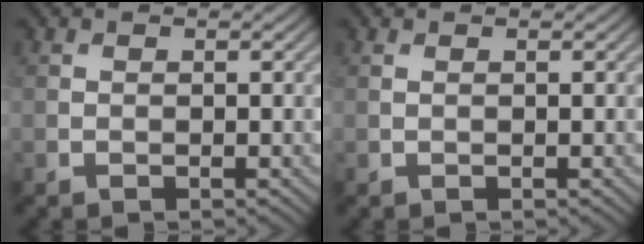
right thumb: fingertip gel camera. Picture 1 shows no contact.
{"total": 0.0}